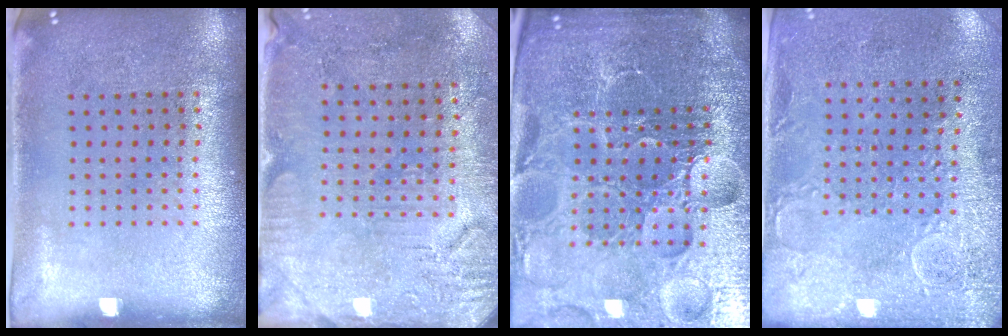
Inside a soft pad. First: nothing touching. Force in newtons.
{"total": 2.9, "press": 2.7, "slide": 1.1}
{"total": 6.7, "press": 5.9, "slide": 3.2}
{"total": 2.9, "press": 2.4, "slide": 1.7}